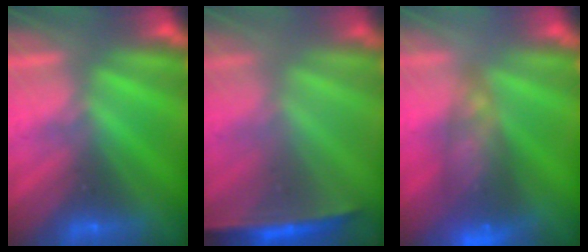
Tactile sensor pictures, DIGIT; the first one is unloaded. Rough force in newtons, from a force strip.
{"total": 1.3}
{"total": 7.7}